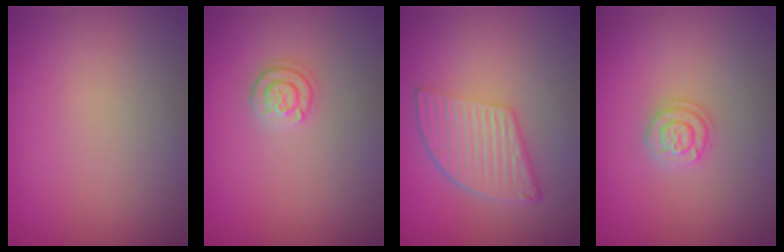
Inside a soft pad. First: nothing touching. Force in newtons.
{"total": 1.7, "press": 1.6, "slide": 0.4}
{"total": 5.7, "press": 3.9, "slide": 4.2}
{"total": 1.8, "press": 1.8, "slide": 0.3}